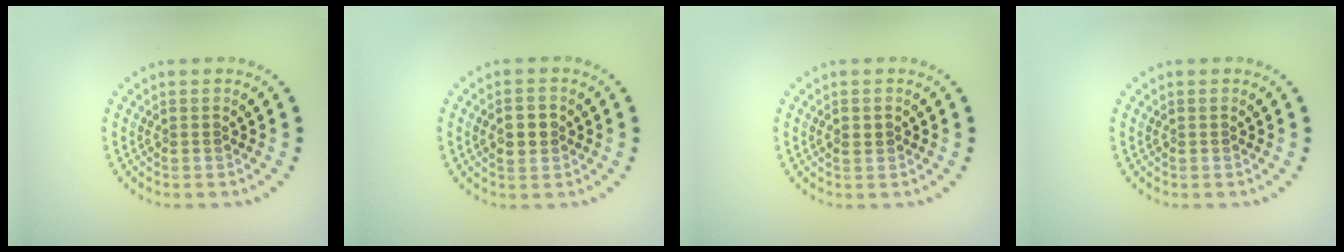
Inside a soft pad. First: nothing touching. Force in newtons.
{"total": 2.6, "press": 2.6, "slide": 0.1}
{"total": 1.0, "press": 0.9, "slide": 0.3}
{"total": 0.0}